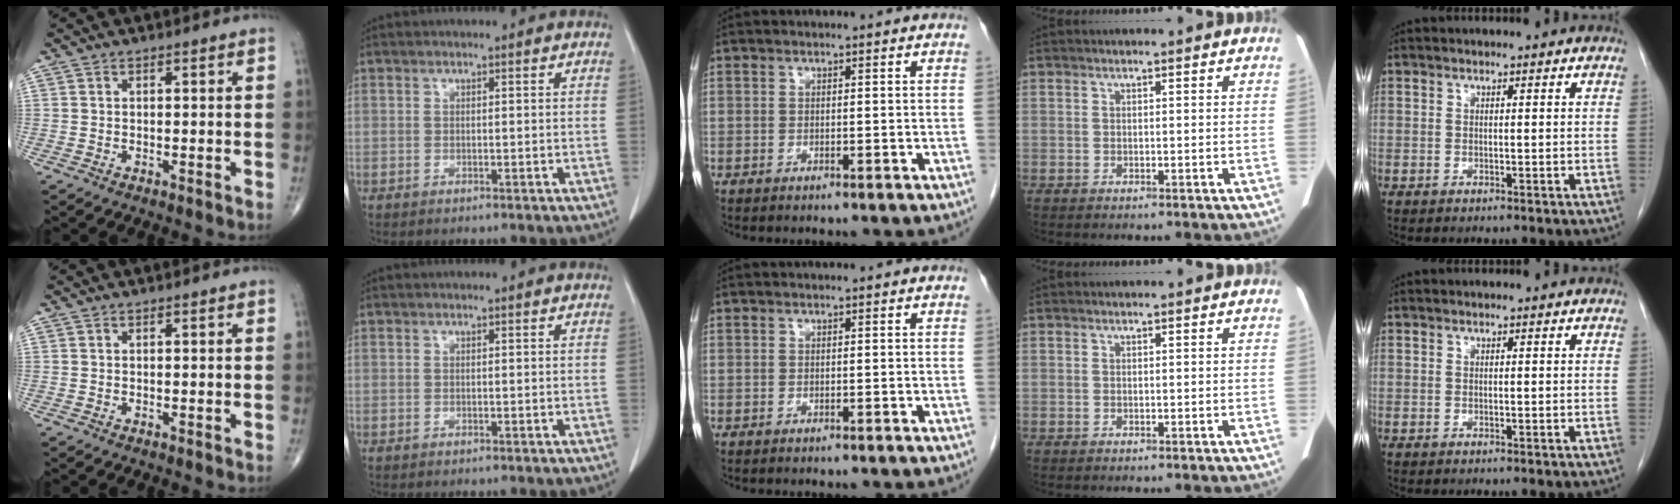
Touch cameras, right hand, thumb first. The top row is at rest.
{}